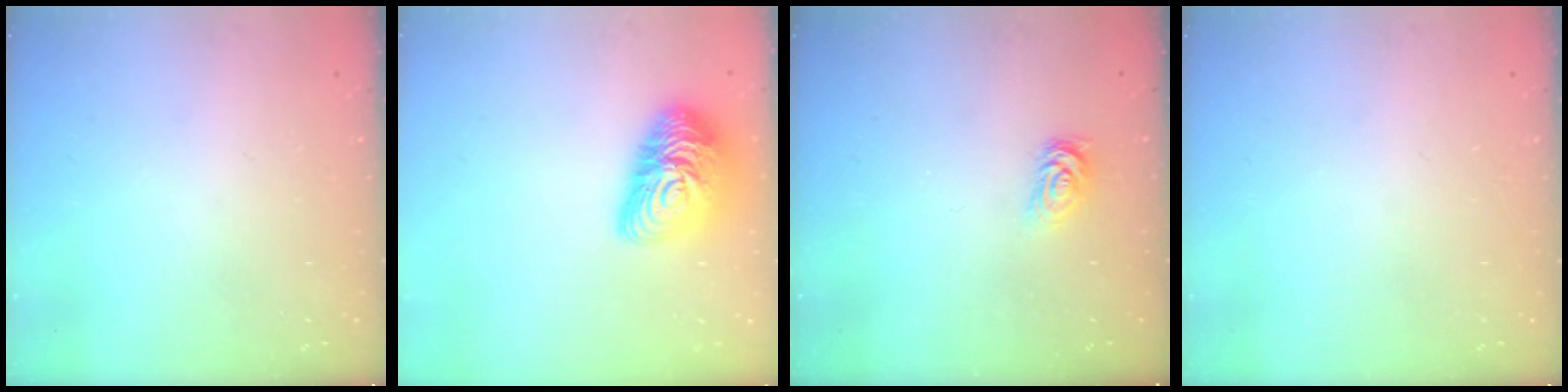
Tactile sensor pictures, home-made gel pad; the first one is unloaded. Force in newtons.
{"total": 16.8, "press": 16.8, "slide": 1.0}
{"total": 2.8, "press": 2.8, "slide": 0.4}
{"total": 0.0}